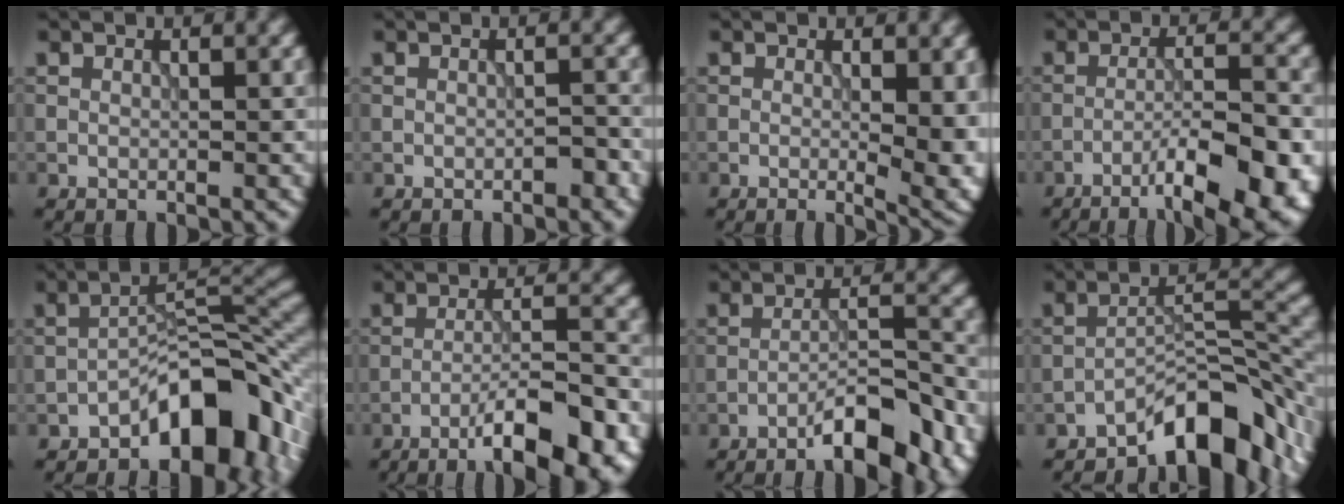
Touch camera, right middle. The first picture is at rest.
{"total": 1.0, "force": [-0.6, 0.4, 0.7], "torque": [-0.010, 0.002, -0.008]}
{"total": 6.0, "force": [-0.2, 2.3, 5.5], "torque": [-0.066, -0.011, 0.001]}
{"total": 10.0, "force": [-5.6, 2.3, 7.9], "torque": [-0.122, 0.006, -0.075]}
{"total": 9.2, "force": [-5.0, 3.9, 6.6], "torque": [-0.071, 0.025, -0.086]}
{"total": 8.7, "force": [-5.1, 1.6, 6.8], "torque": [-0.102, 0.012, -0.074]}
{"total": 7.1, "force": [-4.5, 1.7, 5.2], "torque": [-0.077, 0.011, -0.067]}
{"total": 8.2, "force": [-5.7, 2.5, 5.3], "torque": [-0.066, 0.015, -0.097]}